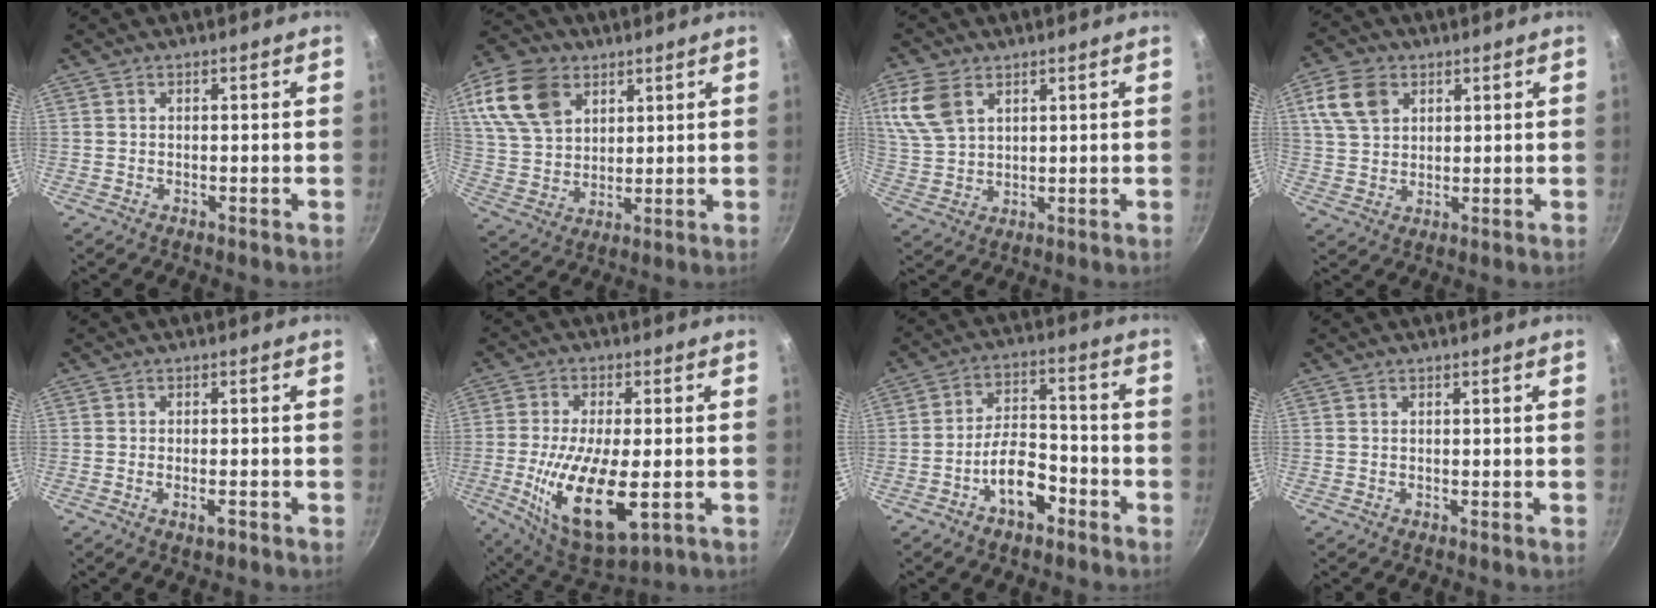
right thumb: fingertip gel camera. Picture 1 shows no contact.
{"total": 15.0, "force": [6.7, 10.3, 8.6], "torque": [-0.147, -0.009, 0.132]}
{"total": 9.3, "force": [4.2, 5.9, 5.9], "torque": [-0.116, -0.009, 0.092]}
{"total": 9.2, "force": [3.7, 6.6, 5.2], "torque": [-0.083, 0.003, 0.071]}
{"total": 2.4, "force": [-1.1, 0.9, 1.9], "torque": [-0.033, 0.004, -0.021]}
{"total": 17.9, "force": [-3.8, 7.3, 15.9], "torque": [-0.291, -0.006, -0.060]}
{"total": 9.3, "force": [-4.8, 4.7, 6.4], "torque": [-0.088, 0.047, -0.083]}
{"total": 0.0}